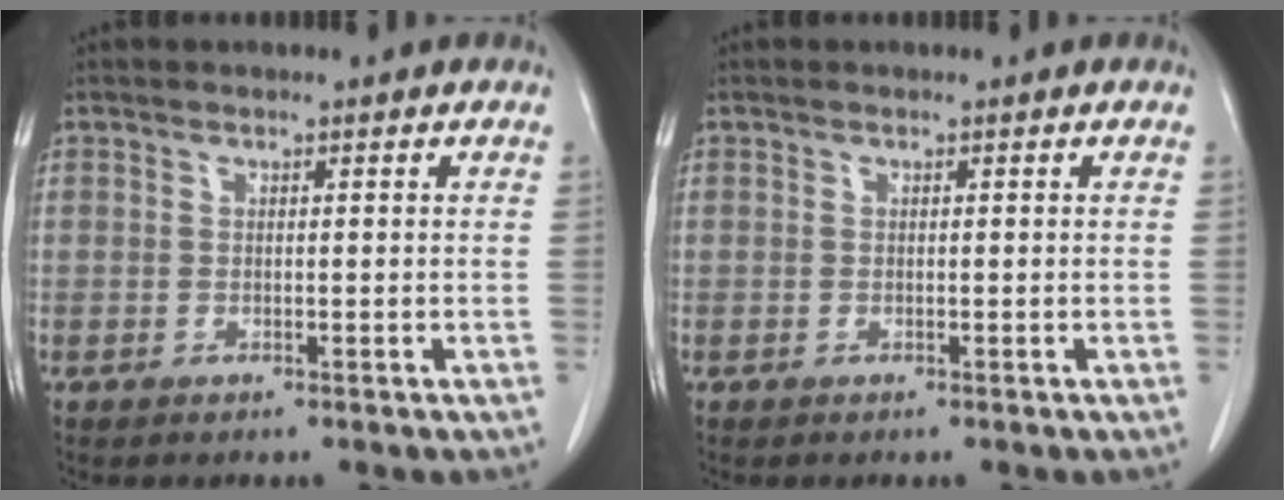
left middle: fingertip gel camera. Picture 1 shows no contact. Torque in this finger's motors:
{"motor_torque": [0.23, -0.31, -0.10, -0.01]}